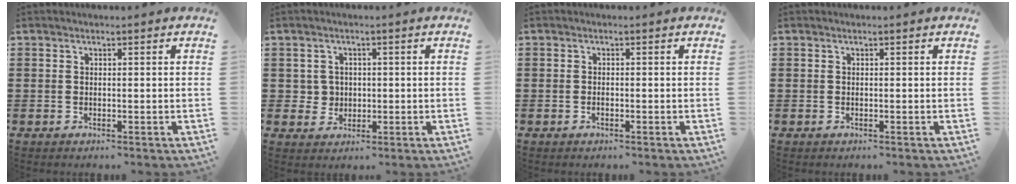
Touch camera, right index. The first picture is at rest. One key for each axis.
{"total": 2.7, "fx": 0.0, "fy": 2.6, "fz": 0.7, "tx": -0.026, "ty": 0.010, "tz": -0.004}
{"total": 0.6, "fx": -0.4, "fy": 0.2, "fz": 0.4, "tx": -0.009, "ty": -0.004, "tz": -0.006}
{"total": 0.0}